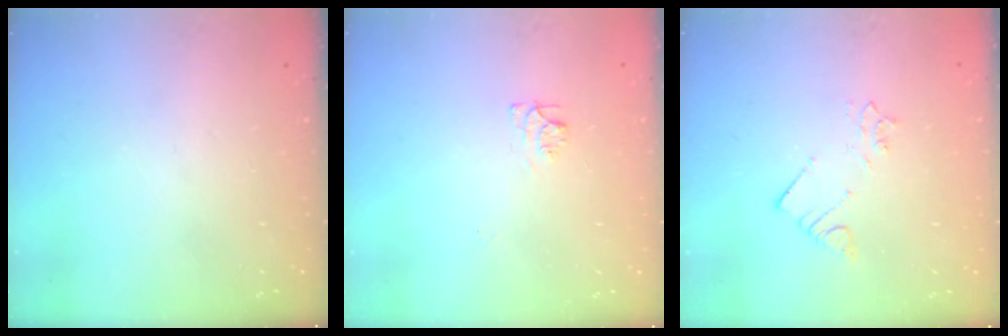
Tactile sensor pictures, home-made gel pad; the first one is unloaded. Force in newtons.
{"total": 6.2, "press": 6.2, "slide": 0.7}
{"total": 2.3, "press": 2.3, "slide": 0.3}